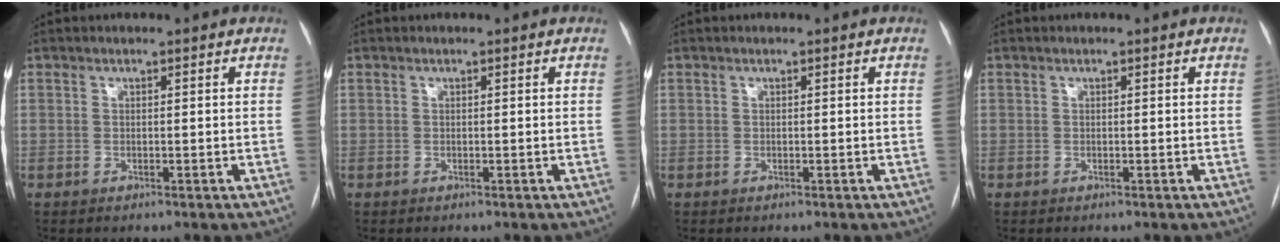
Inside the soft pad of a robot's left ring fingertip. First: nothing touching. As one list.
[{"total": 0.0}, {"total": 0.0}, {"total": 0.0}]